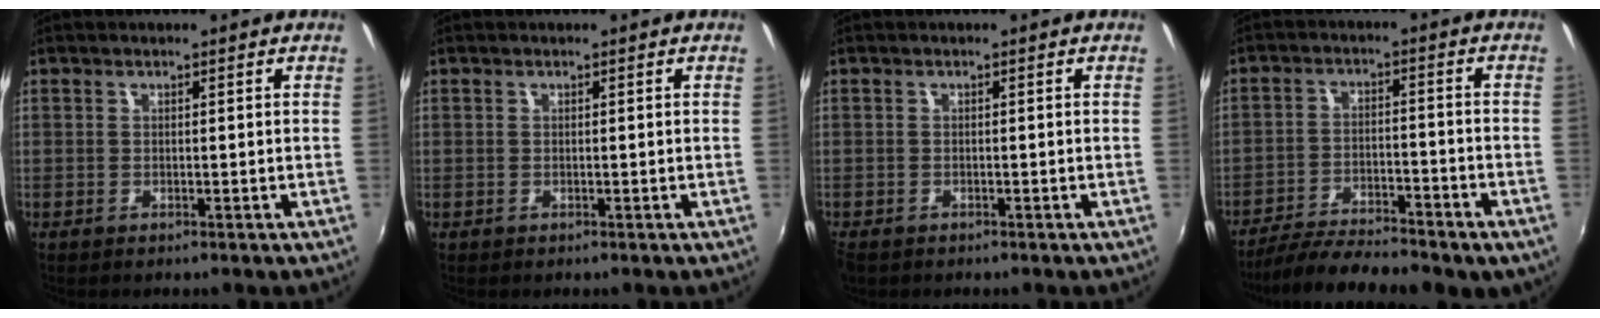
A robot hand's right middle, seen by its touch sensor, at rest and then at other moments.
{"total": 0.0}
{"total": 2.3, "force": [-1.6, 1.3, 0.9], "torque": [-0.024, -0.010, -0.029]}
{"total": 15.3, "force": [-12.2, 4.2, 8.2], "torque": [-0.162, -0.036, -0.185]}